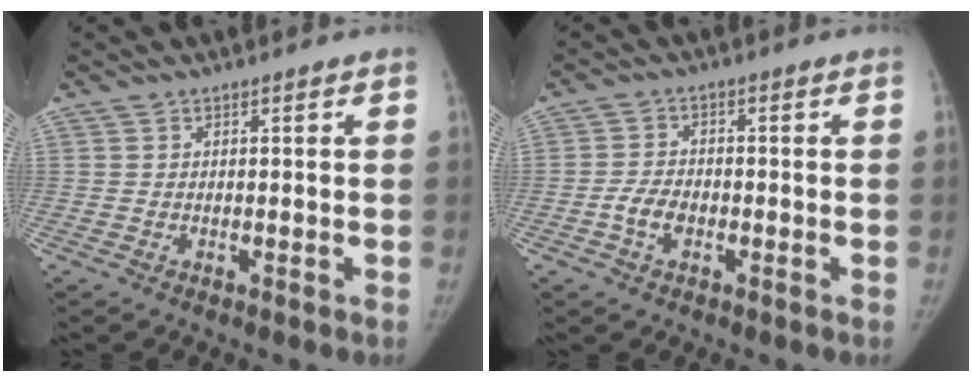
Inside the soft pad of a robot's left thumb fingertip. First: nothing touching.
{"total": 4.1, "force": [-1.5, 2.7, 2.7], "torque": [-0.049, 0.014, -0.030]}